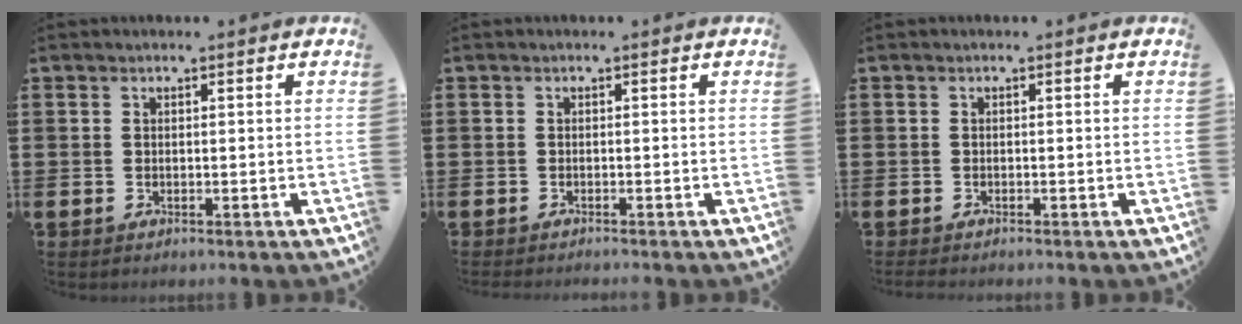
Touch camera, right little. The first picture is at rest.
{"total": 0.7, "force": [-0.6, -0.1, 0.1], "torque": [-0.002, -0.002, -0.013]}
{"total": 0.6, "force": [-0.6, 0.0, 0.2], "torque": [-0.004, -0.003, -0.012]}